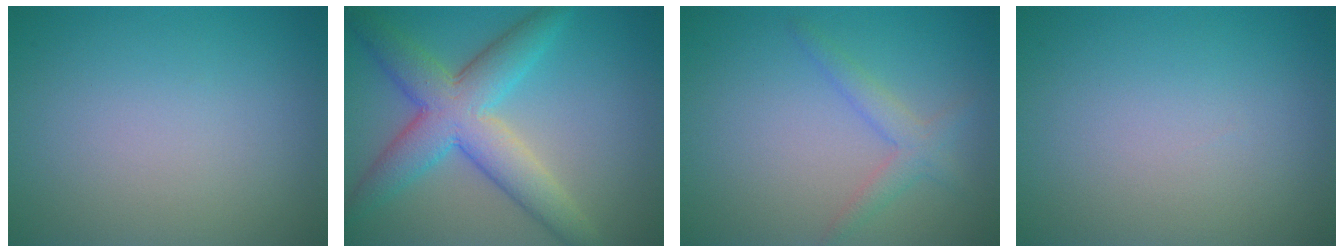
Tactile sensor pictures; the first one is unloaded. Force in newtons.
{"total": 7.3, "press": 7.3, "slide": 0.3}
{"total": 2.1, "press": 2.1, "slide": 0.1}
{"total": 0.0}